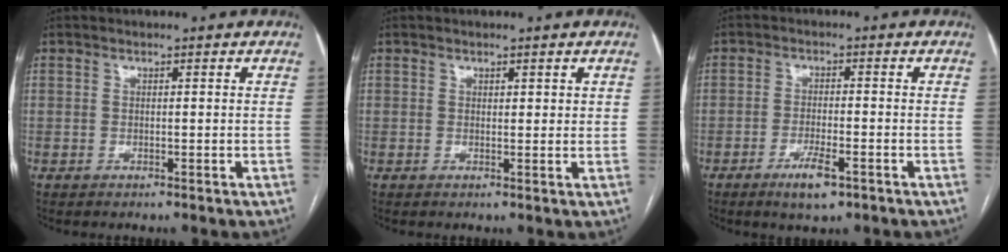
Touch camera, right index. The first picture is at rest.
{"total": 1.3, "force": [0.8, 0.6, 0.8], "torque": [-0.004, -0.002, 0.010]}
{"total": 4.8, "force": [-2.8, 1.0, 3.8], "torque": [-0.072, -0.004, -0.045]}